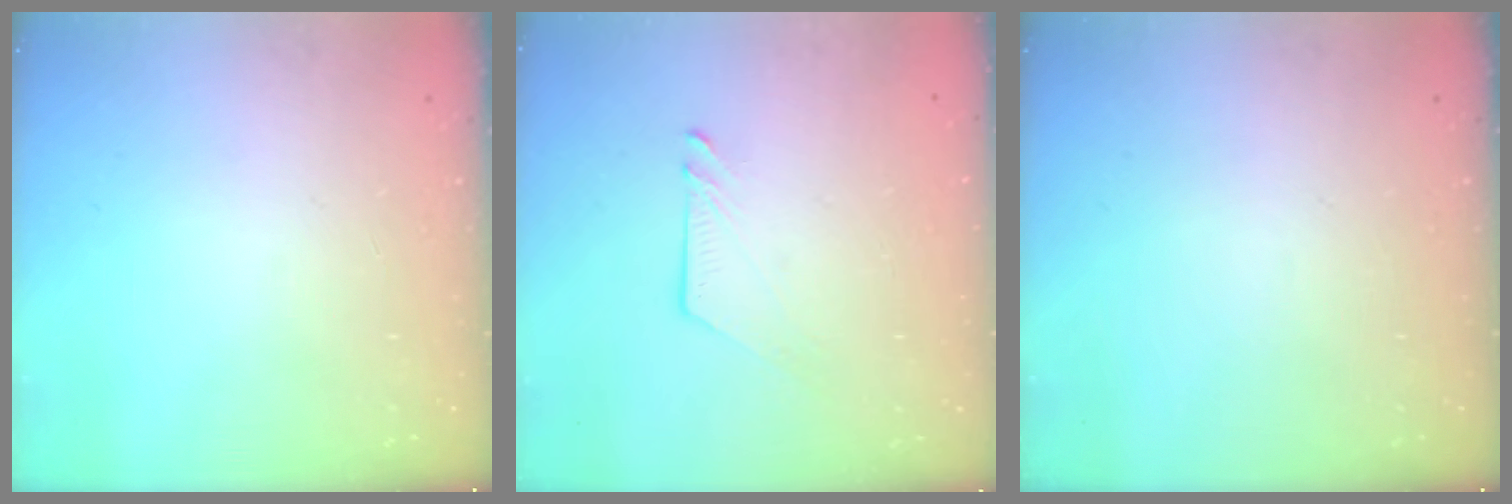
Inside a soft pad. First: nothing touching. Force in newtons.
{"total": 5.1, "press": 5.1, "slide": 0.5}
{"total": 0.0}